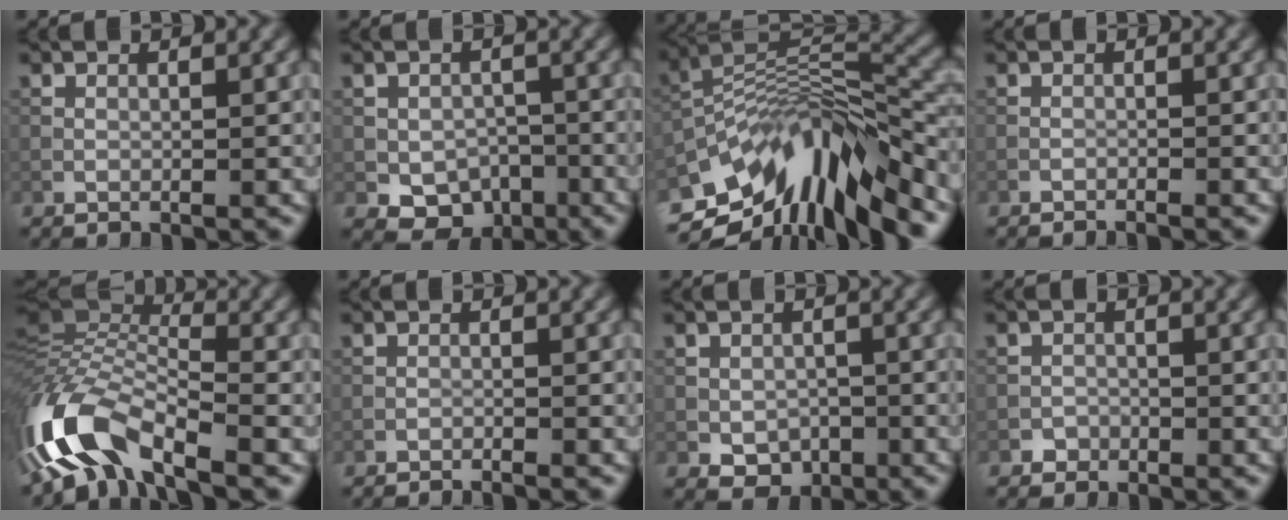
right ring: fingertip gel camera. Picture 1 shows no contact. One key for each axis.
{"total": 4.8, "fx": -2.0, "fy": 3.7, "fz": 2.4, "tx": -0.031, "ty": -0.009, "tz": -0.032}
{"total": 12.6, "fx": -7.7, "fy": 4.4, "fz": 9.0, "tx": -0.161, "ty": 0.014, "tz": -0.132}
{"total": 0.9, "fx": -0.9, "fy": -0.1, "fz": 0.2, "tx": -0.008, "ty": 0.003, "tz": -0.019}
{"total": 10.6, "fx": -5.9, "fy": 3.9, "fz": 7.8, "tx": -0.150, "ty": 0.009, "tz": -0.130}
{"total": 1.2, "fx": -1.2, "fy": -0.1, "fz": 0.3, "tx": -0.014, "ty": 0.003, "tz": -0.025}
{"total": 2.8, "fx": -1.0, "fy": 2.2, "fz": 1.4, "tx": -0.022, "ty": -0.006, "tz": -0.017}
{"total": 1.4, "fx": -1.1, "fy": 0.9, "fz": -0.2, "tx": 0.009, "ty": 0.010, "tz": -0.017}